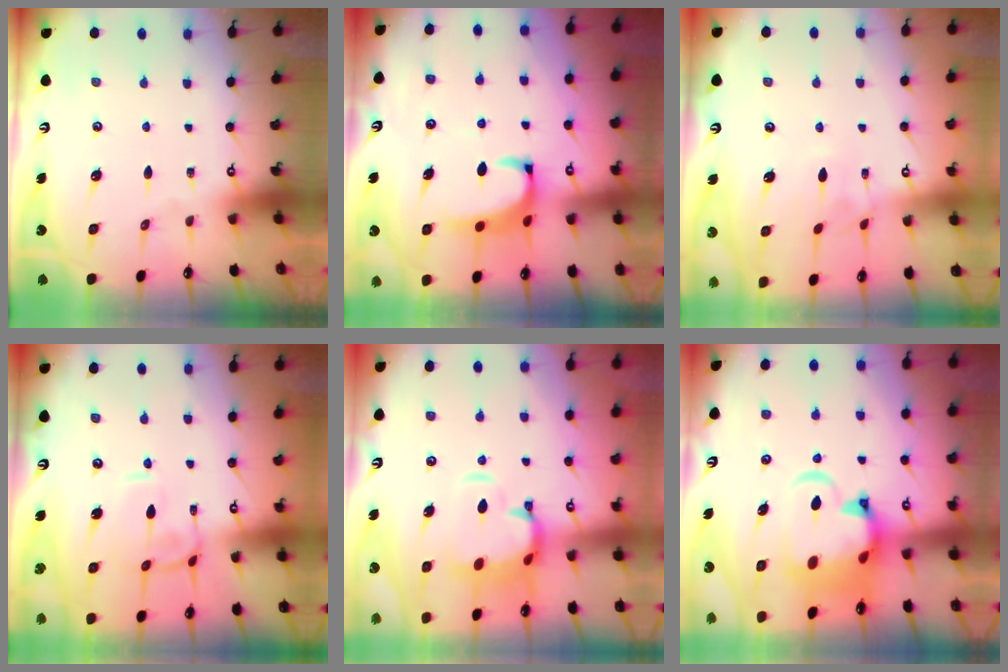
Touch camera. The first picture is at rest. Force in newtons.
{"total": 2.1, "press": 1.8, "slide": 0.9}
{"total": 2.6, "press": 2.5, "slide": 0.7}
{"total": 2.8, "press": 2.7, "slide": 0.7}
{"total": 4.5, "press": 4.2, "slide": 1.8}
{"total": 7.2, "press": 6.9, "slide": 1.9}